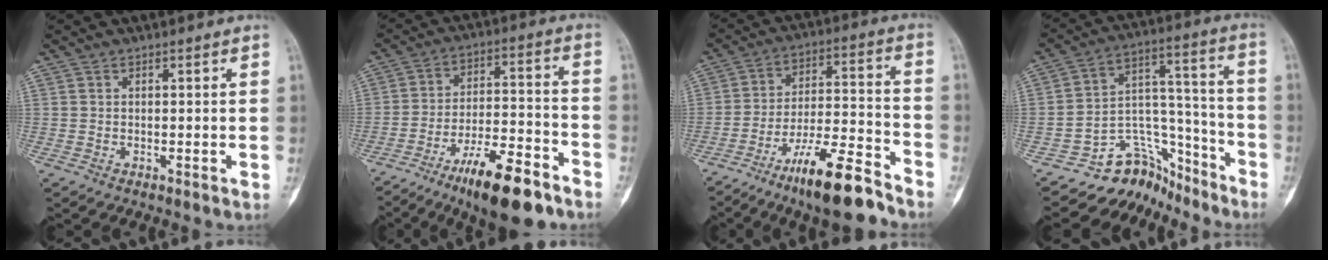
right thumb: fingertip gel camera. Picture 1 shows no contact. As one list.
[{"total": 15.8, "force": [-10.3, 4.7, 11.1], "torque": [-0.172, 0.073, -0.168]}, {"total": 15.2, "force": [-11.0, 3.1, 9.9], "torque": [-0.167, 0.080, -0.186]}, {"total": 14.8, "force": [-12.1, 8.5, 1.8], "torque": [0.009, 0.156, -0.197]}]